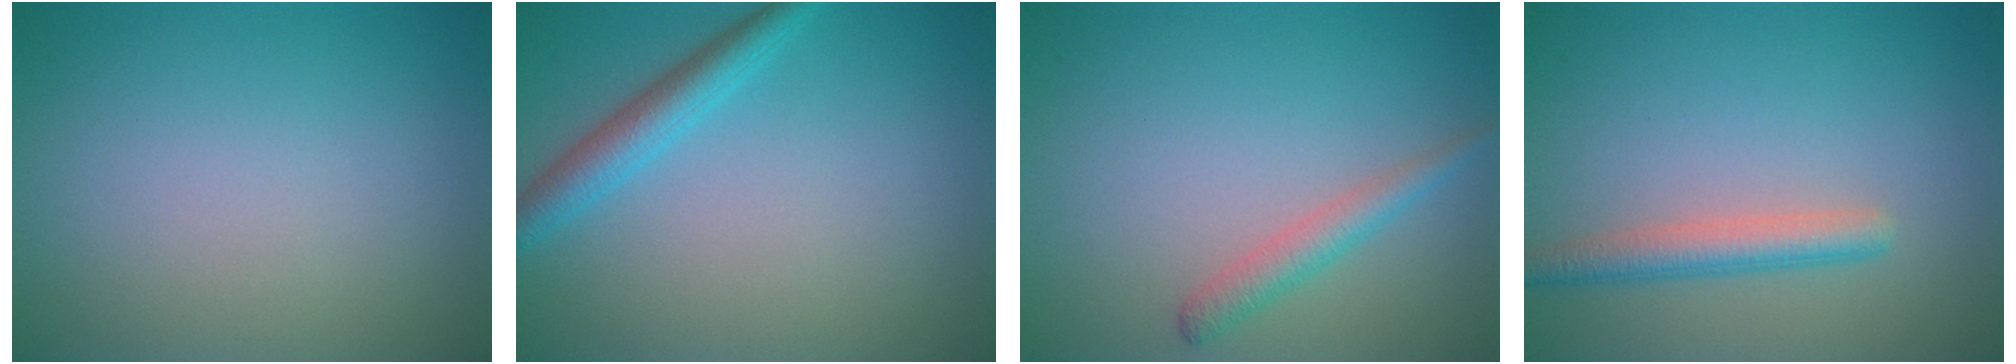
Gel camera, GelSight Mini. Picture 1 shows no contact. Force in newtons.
{"total": 3.0, "press": 3.0, "slide": 0.0}
{"total": 2.0, "press": 2.0, "slide": 0.1}
{"total": 2.7, "press": 2.7, "slide": 0.3}